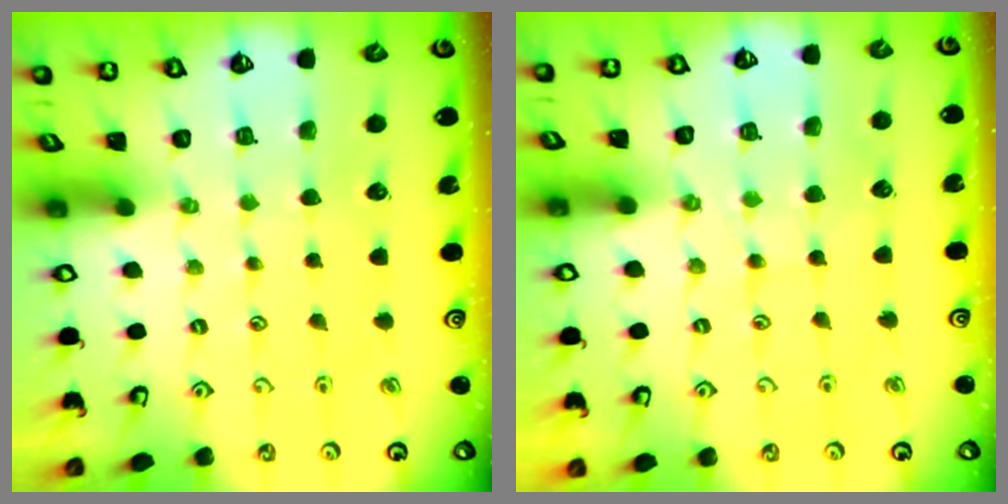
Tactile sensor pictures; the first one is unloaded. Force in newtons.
{"total": 4.6, "press": 4.5, "slide": 0.5}